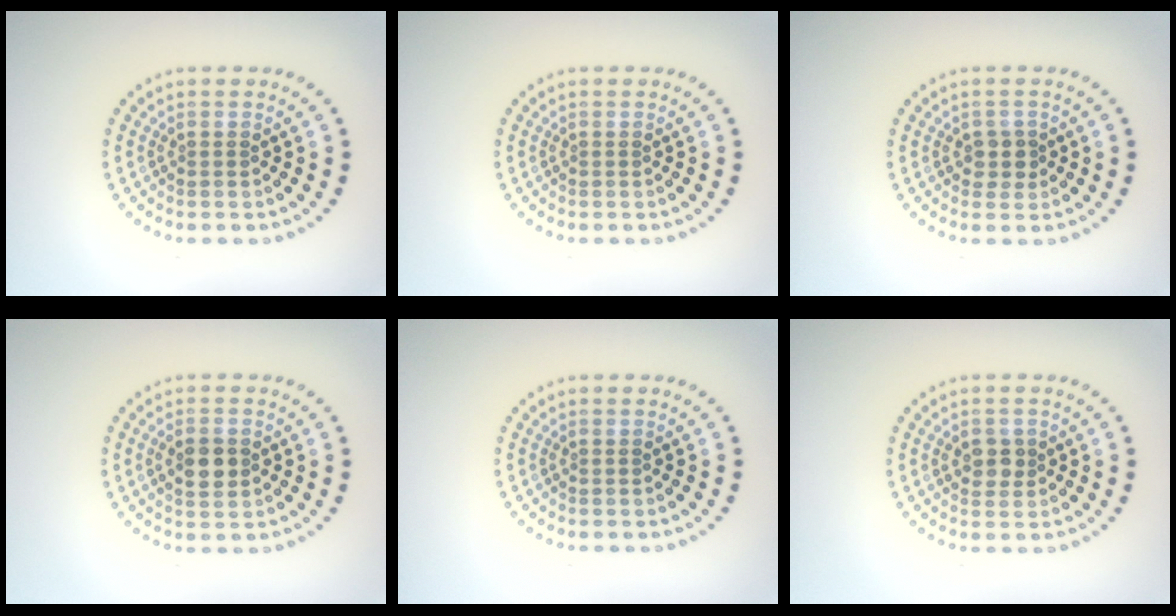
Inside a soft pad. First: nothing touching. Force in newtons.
{"total": 0.0}
{"total": 1.8, "press": 1.6, "slide": 0.8}
{"total": 2.7, "press": 2.6, "slide": 0.2}
{"total": 0.0}
{"total": 2.0, "press": 1.9, "slide": 0.5}